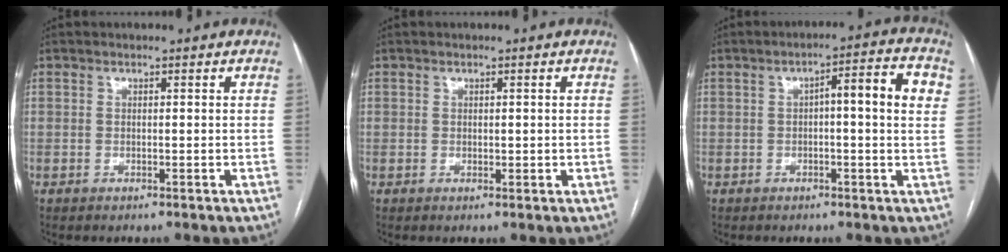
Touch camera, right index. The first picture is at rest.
{"total": 1.1, "force": [0.1, 0.8, 0.8], "torque": [-0.010, 0.000, 0.004]}
{"total": 7.8, "force": [1.2, 1.0, 7.6], "torque": [-0.107, 0.025, 0.012]}